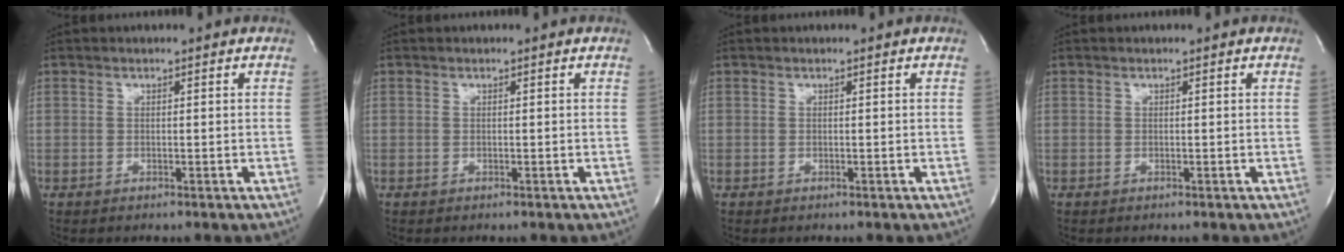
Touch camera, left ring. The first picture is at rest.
{"total": 0.0}
{"total": 0.0}
{"total": 0.0}